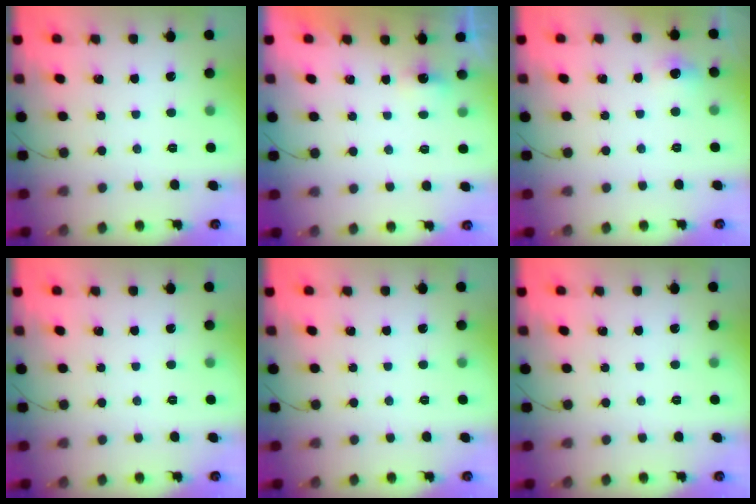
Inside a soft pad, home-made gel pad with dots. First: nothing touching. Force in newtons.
{"total": 10.0, "press": 2.1, "slide": 9.8}
{"total": 4.9, "press": 4.6, "slide": 1.7}
{"total": 0.0}
{"total": 0.0}
{"total": 0.0}